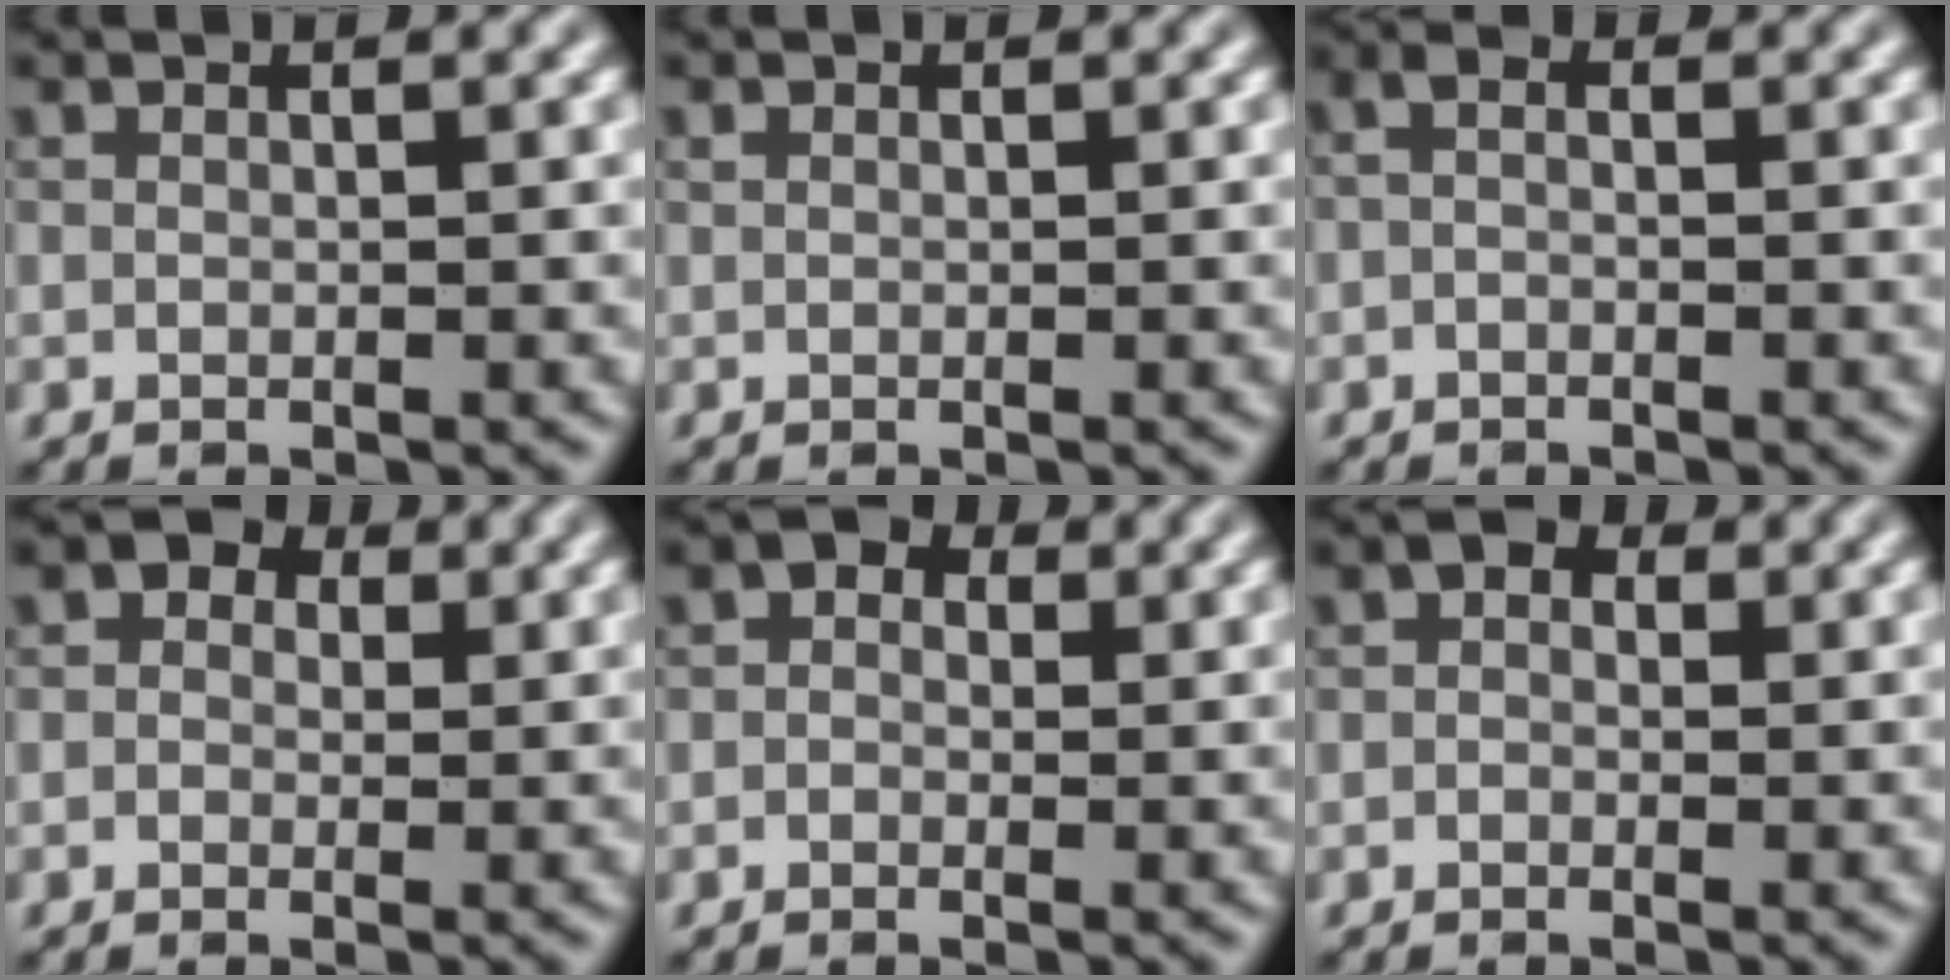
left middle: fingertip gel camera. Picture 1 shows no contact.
{"total": 0.0}
{"total": 1.0, "force": [-0.3, 0.6, 0.8], "torque": [-0.024, -0.001, -0.011]}
{"total": 3.1, "force": [1.1, 2.5, 1.6], "torque": [-0.012, 0.006, -0.021]}
{"total": 2.6, "force": [0.7, 2.1, 1.4], "torque": [-0.006, 0.004, -0.023]}
{"total": 1.9, "force": [0.5, 1.5, 1.0], "torque": [-0.009, -0.001, -0.016]}